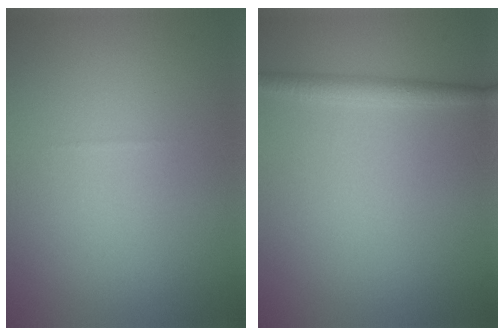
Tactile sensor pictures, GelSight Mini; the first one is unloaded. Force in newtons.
{"total": 1.9, "press": 1.9, "slide": 0.0}